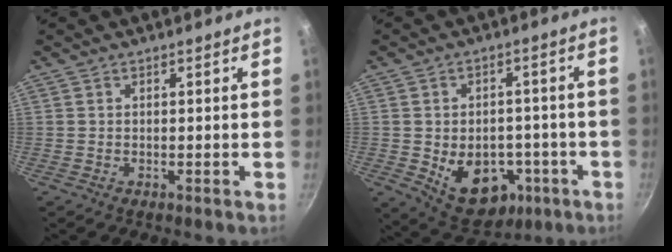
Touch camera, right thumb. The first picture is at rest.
{"total": 13.4, "force": [-3.8, 9.7, 8.4], "torque": [-0.086, 0.013, -0.031]}